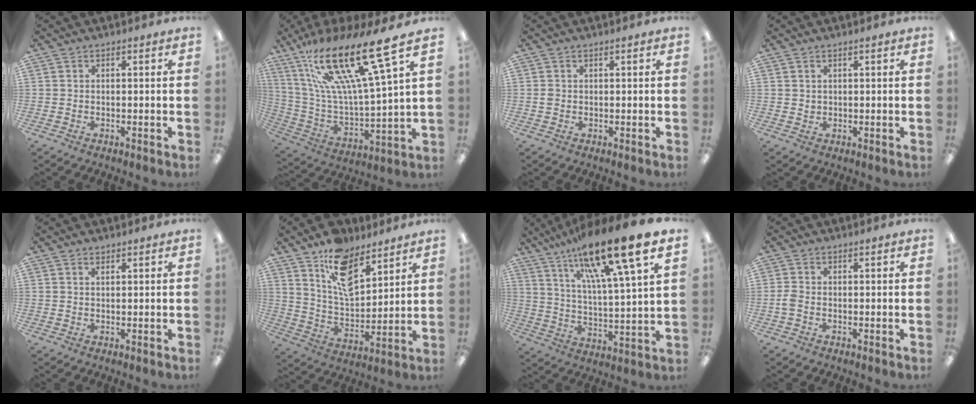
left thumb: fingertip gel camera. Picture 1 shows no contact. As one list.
[{"total": 26.7, "force": [17.5, 5.7, 19.3], "torque": [-0.375, -0.114, 0.282]}, {"total": 0.7, "force": [0.0, 0.6, 0.4], "torque": [-0.009, 0.003, 0.000]}, {"total": 1.0, "force": [0.7, 0.6, 0.2], "torque": [-0.004, 0.002, 0.013]}, {"total": 0.8, "force": [0.7, 0.3, 0.3], "torque": [-0.007, 0.000, 0.013]}, {"total": 13.0, "force": [9.0, 6.5, 6.8], "torque": [-0.118, -0.048, 0.167]}, {"total": 20.7, "force": [15.3, 3.1, 13.6], "torque": [-0.232, -0.095, 0.241]}, {"total": 1.9, "force": [-0.5, 1.1, 1.5], "torque": [-0.035, 0.001, -0.011]}]